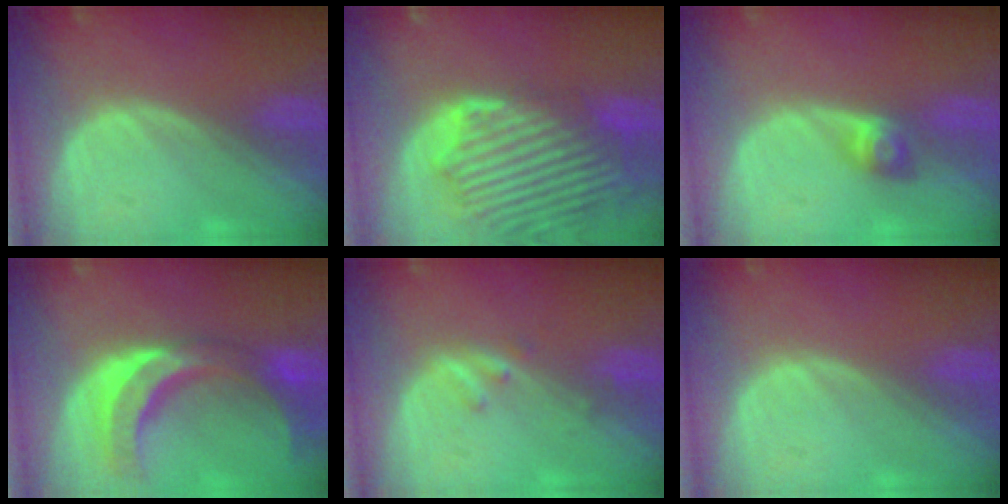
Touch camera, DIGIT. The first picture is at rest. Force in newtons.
{"total": 13.7, "press": 11.8, "slide": 7.0}
{"total": 2.8, "press": 2.5, "slide": 1.3}
{"total": 10.6, "press": 9.3, "slide": 5.1}
{"total": 1.4, "press": 1.4, "slide": 0.2}
{"total": 0.0}